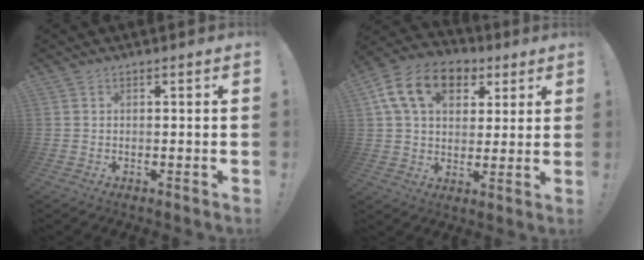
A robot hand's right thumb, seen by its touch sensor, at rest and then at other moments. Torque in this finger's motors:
{"motor_torque": [1.68, 1.70, 0.59, 0.04, 0.24]}